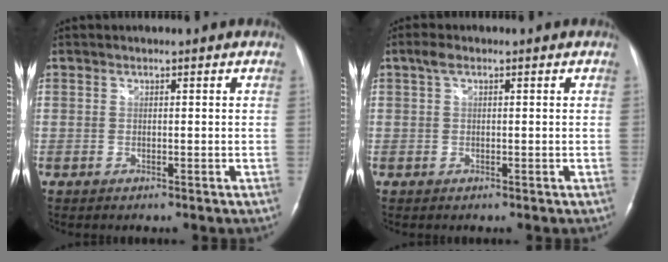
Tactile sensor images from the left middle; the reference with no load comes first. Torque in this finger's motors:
{"motor_torque": [0.68, -0.17, -0.05, 0.05]}